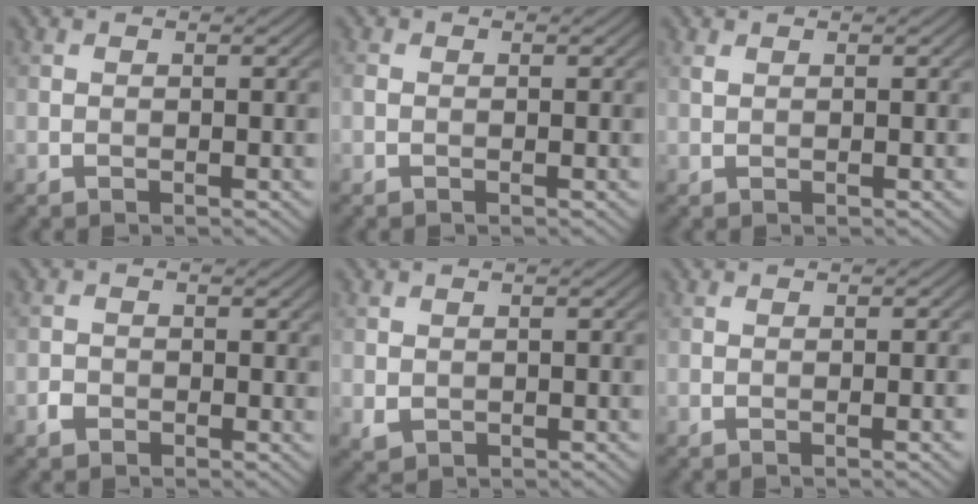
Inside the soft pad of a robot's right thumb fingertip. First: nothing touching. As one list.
[{"total": 0.5, "force": [-0.3, 0.4, 0.3], "torque": [-0.007, 0.001, -0.009]}, {"total": 0.5, "force": [0.4, 0.1, 0.3], "torque": [-0.012, 0.002, 0.008]}, {"total": 1.6, "force": [-0.8, 1.3, 0.6], "torque": [-0.011, -0.001, -0.021]}, {"total": 1.3, "force": [0.1, 1.2, 0.5], "torque": [-0.015, -0.009, 0.005]}, {"total": 1.2, "force": [-0.3, 0.1, 1.1], "torque": [-0.016, 0.001, -0.005]}]